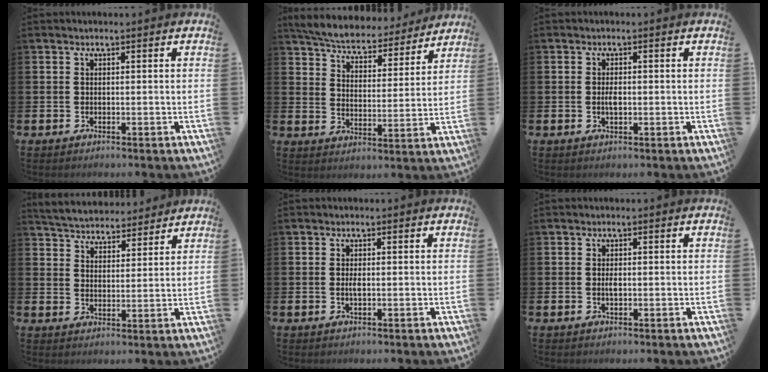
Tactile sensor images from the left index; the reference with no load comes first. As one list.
[{"total": 6.7, "force": [6.4, 1.1, 1.5], "torque": [-0.064, -0.045, 0.112]}, {"total": 1.6, "force": [-0.1, 0.7, 1.5], "torque": [-0.018, -0.003, -0.004]}, {"total": 5.2, "force": [5.1, 0.9, 0.0], "torque": [-0.027, -0.034, 0.092]}, {"total": 1.2, "force": [0.0, 0.4, 1.1], "torque": [-0.019, 0.001, -0.002]}, {"total": 1.3, "force": [0.0, 0.5, 1.2], "torque": [-0.020, 0.001, -0.002]}]